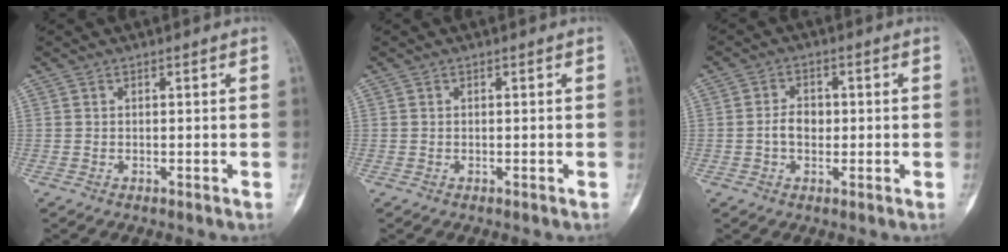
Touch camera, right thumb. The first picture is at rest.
{"total": 0.0}
{"total": 4.0, "force": [-0.4, 2.8, 2.8], "torque": [-0.037, 0.011, -0.013]}